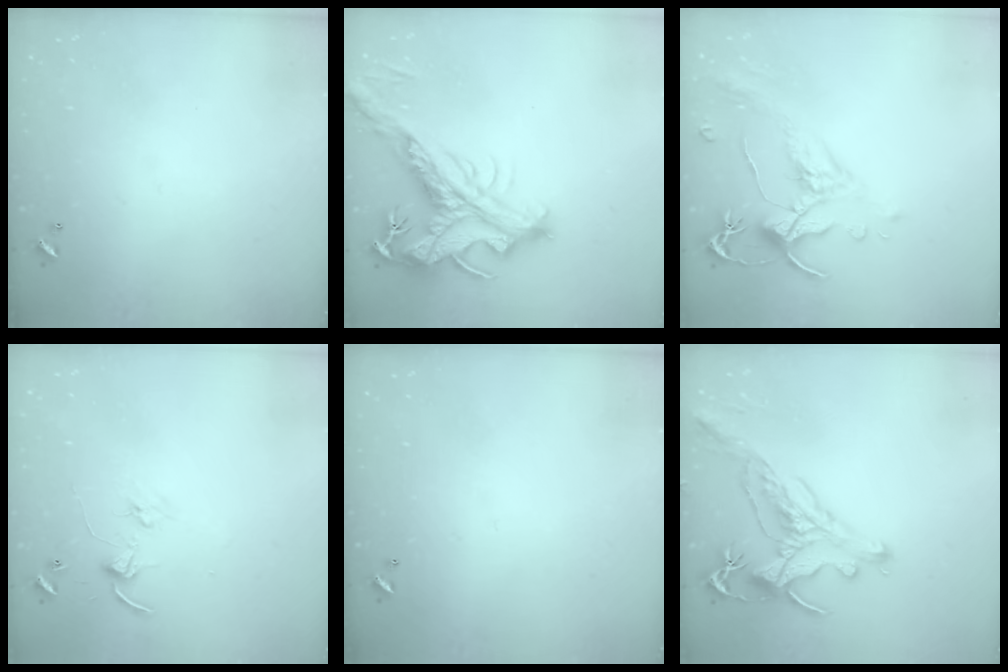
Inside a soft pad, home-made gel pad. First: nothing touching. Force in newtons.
{"total": 9.3, "press": 9.1, "slide": 2.0}
{"total": 1.5, "press": 1.0, "slide": 1.1}
{"total": 4.4, "press": 4.4, "slide": 0.5}
{"total": 0.0}
{"total": 1.2, "press": 0.9, "slide": 0.9}